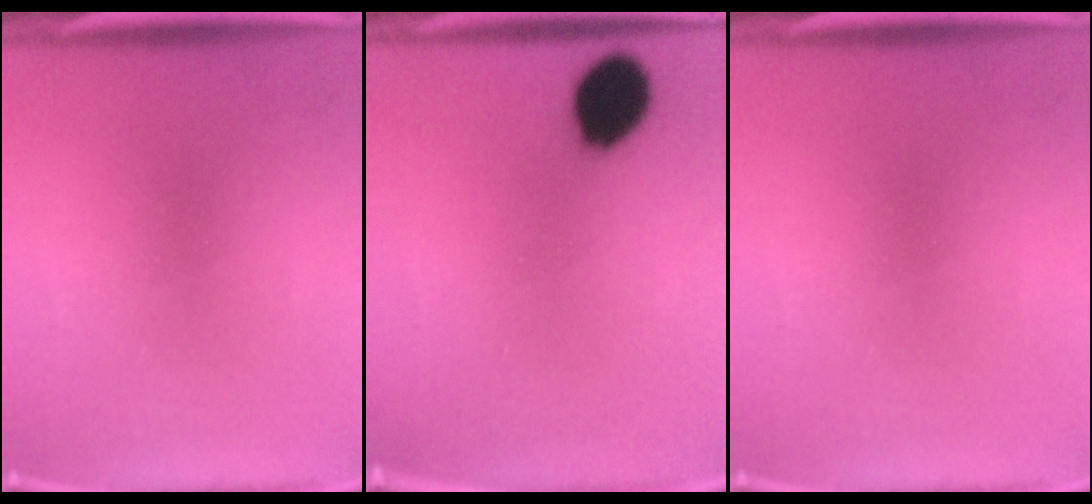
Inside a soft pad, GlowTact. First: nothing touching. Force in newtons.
{"total": 11.8}
{"total": 0.0}